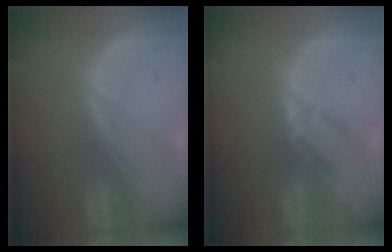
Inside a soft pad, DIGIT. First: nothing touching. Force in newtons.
{"total": 2.3, "press": 2.0, "slide": 1.1}